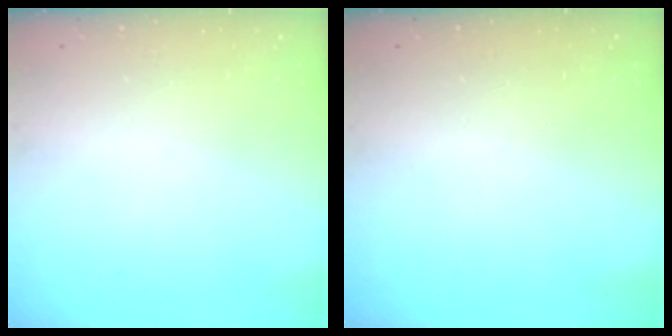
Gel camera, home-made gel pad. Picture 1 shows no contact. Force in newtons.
{"total": 0.0}